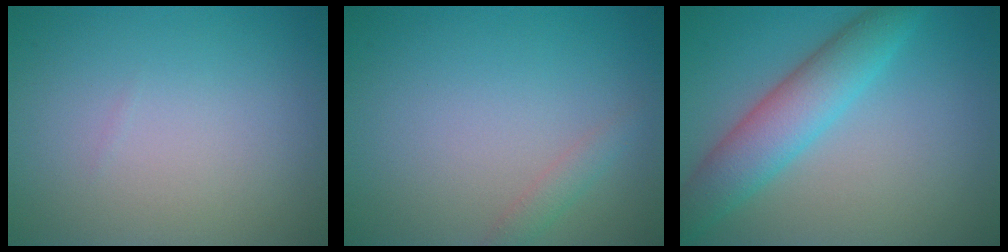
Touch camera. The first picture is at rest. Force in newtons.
{"total": 1.2, "press": 1.2, "slide": 0.1}
{"total": 5.4, "press": 5.4, "slide": 0.1}